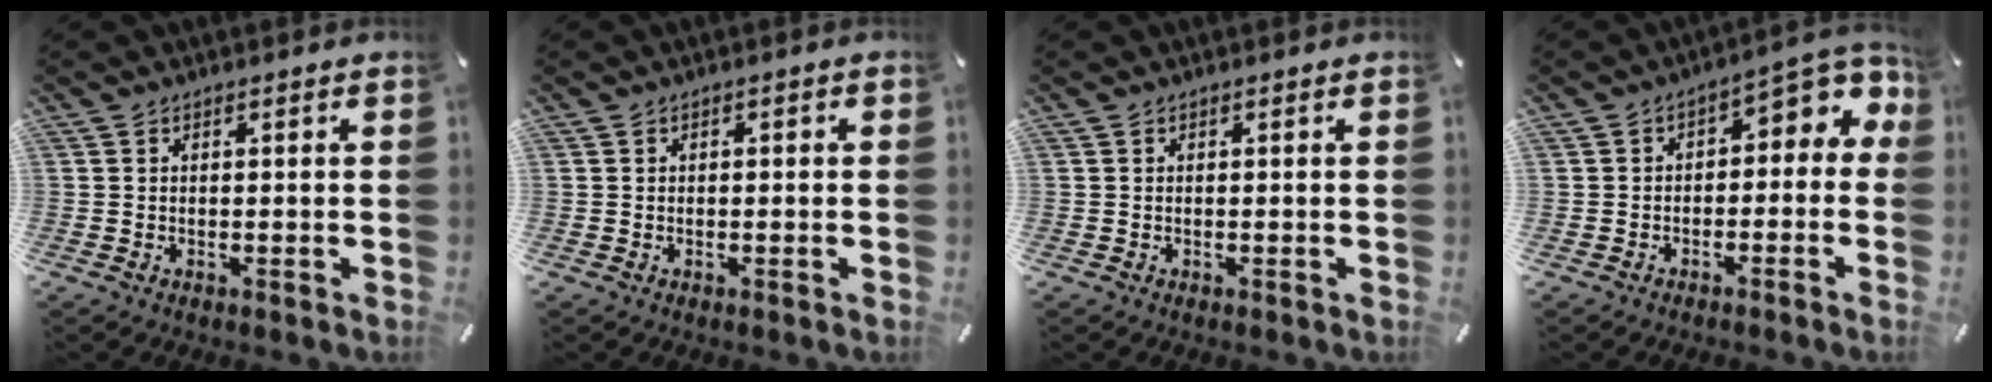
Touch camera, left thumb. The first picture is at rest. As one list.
[{"total": 0.6, "force": [-0.3, 0.5, 0.1], "torque": [0.000, 0.004, -0.006]}, {"total": 0.0}, {"total": 6.1, "force": [0.5, 4.2, 4.3], "torque": [-0.050, -0.009, 0.002]}]